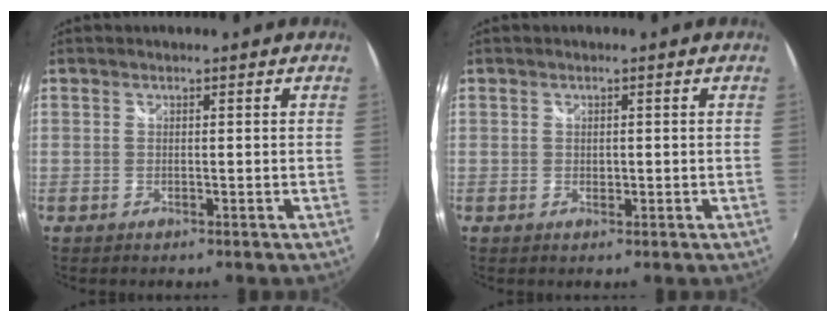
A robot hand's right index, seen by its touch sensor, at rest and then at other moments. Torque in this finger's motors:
{"motor_torque": [-0.17, 0.02, -0.05, 0.00]}